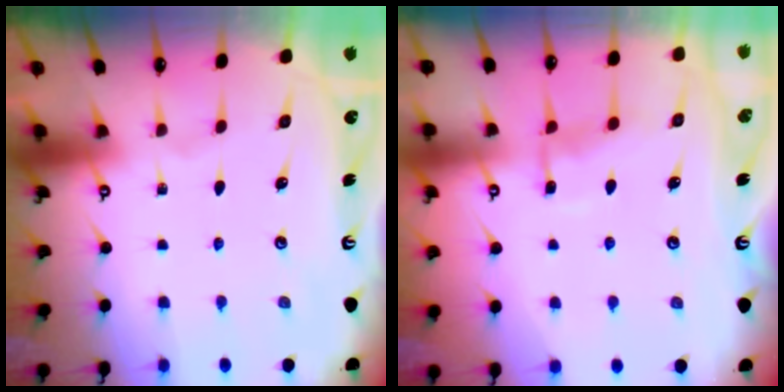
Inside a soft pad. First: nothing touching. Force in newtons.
{"total": 7.7, "press": 7.7, "slide": 0.8}